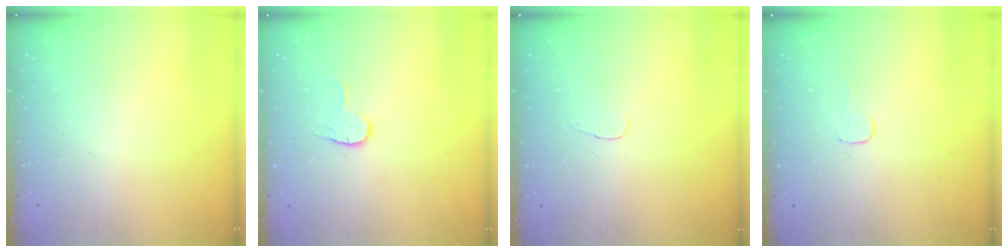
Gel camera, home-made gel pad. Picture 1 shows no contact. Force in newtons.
{"total": 4.5, "press": 4.5, "slide": 0.5}
{"total": 2.8, "press": 2.8, "slide": 0.3}
{"total": 2.8, "press": 2.8, "slide": 0.2}